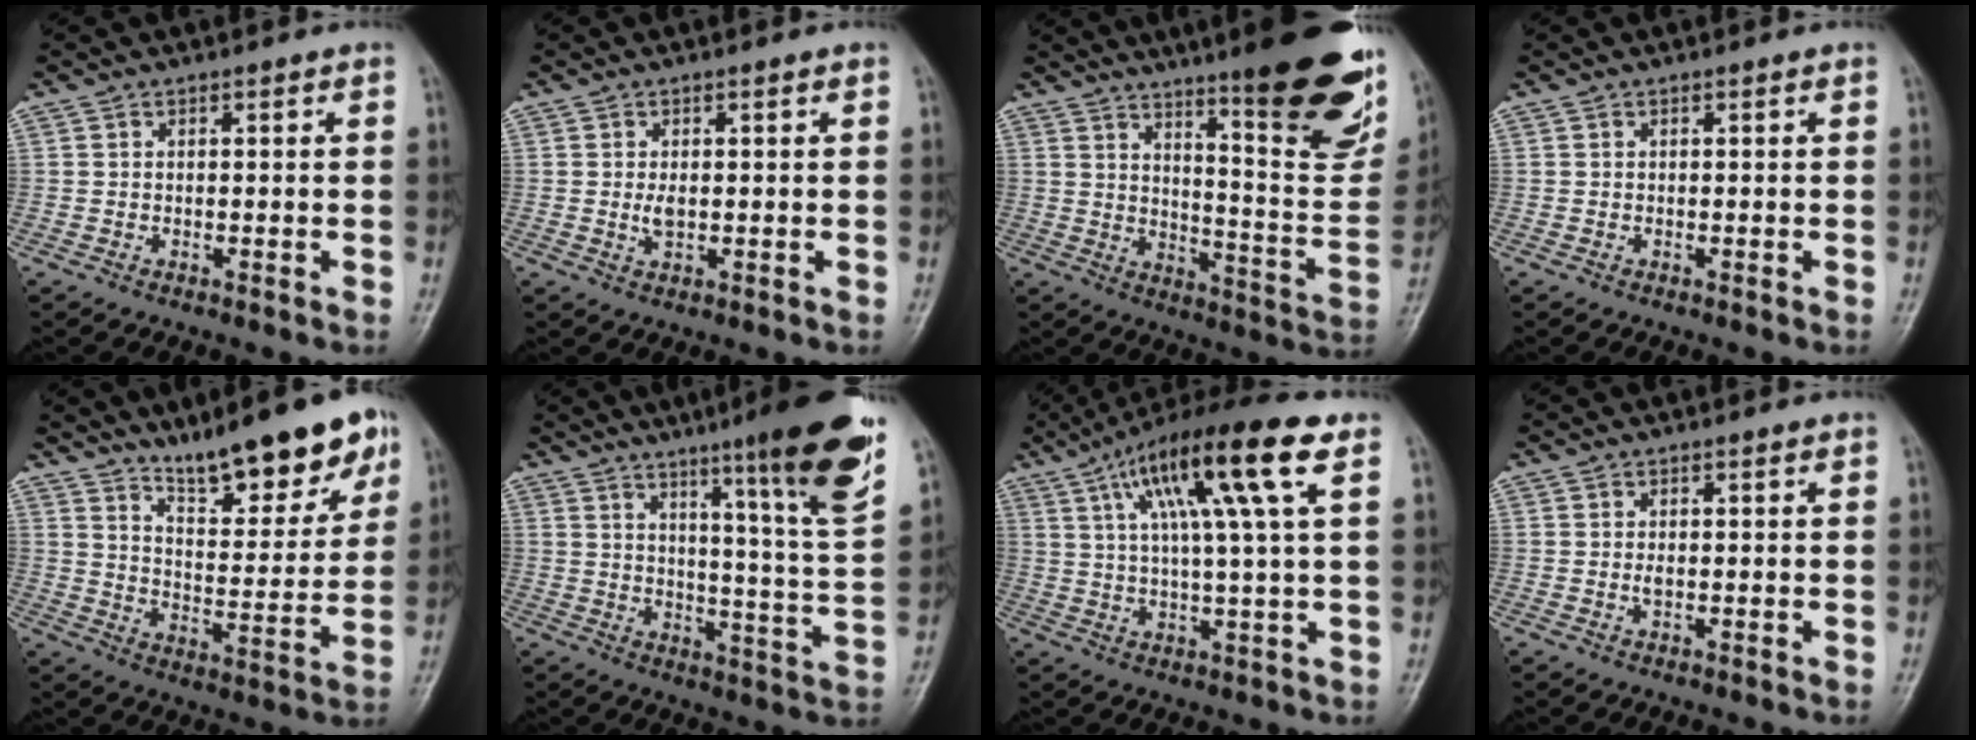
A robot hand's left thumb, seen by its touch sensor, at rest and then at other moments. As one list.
[{"total": 2.3, "force": [0.2, 1.2, 2.0], "torque": [-0.036, -0.004, 0.005]}, {"total": 25.3, "force": [16.1, 4.9, 18.9], "torque": [-0.226, -0.091, 0.224]}, {"total": 0.0}, {"total": 16.5, "force": [11.5, 4.4, 11.0], "torque": [-0.124, -0.066, 0.185]}, {"total": 18.7, "force": [11.3, 0.6, 14.9], "torque": [-0.191, -0.062, 0.156]}, {"total": 17.1, "force": [7.0, 2.1, 15.5], "torque": [-0.267, 0.007, 0.111]}, {"total": 1.3, "force": [0.1, 0.5, 1.2], "torque": [-0.020, -0.001, 0.003]}]